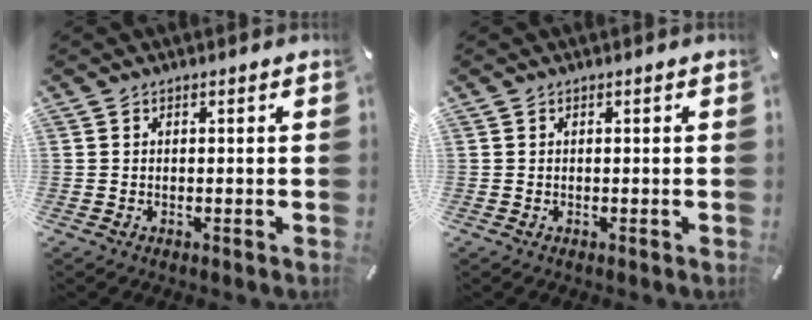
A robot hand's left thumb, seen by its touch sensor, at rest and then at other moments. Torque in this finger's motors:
{"motor_torque": [0.00, 0.00, 0.00, 0.00, 0.00]}